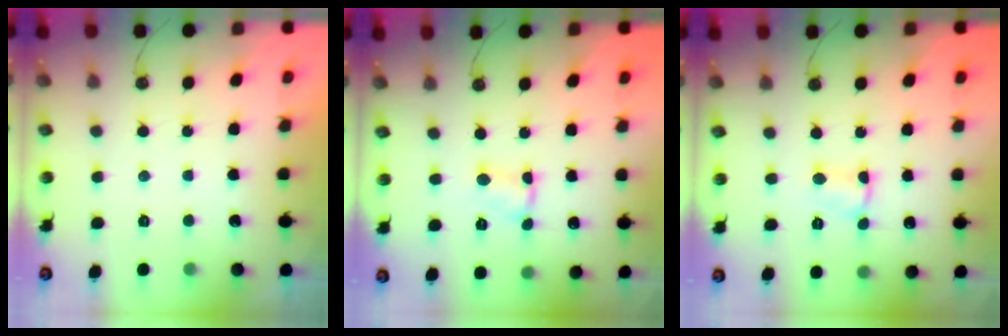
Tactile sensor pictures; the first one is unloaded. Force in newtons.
{"total": 1.7, "press": 1.6, "slide": 0.2}
{"total": 2.3, "press": 2.3, "slide": 0.3}